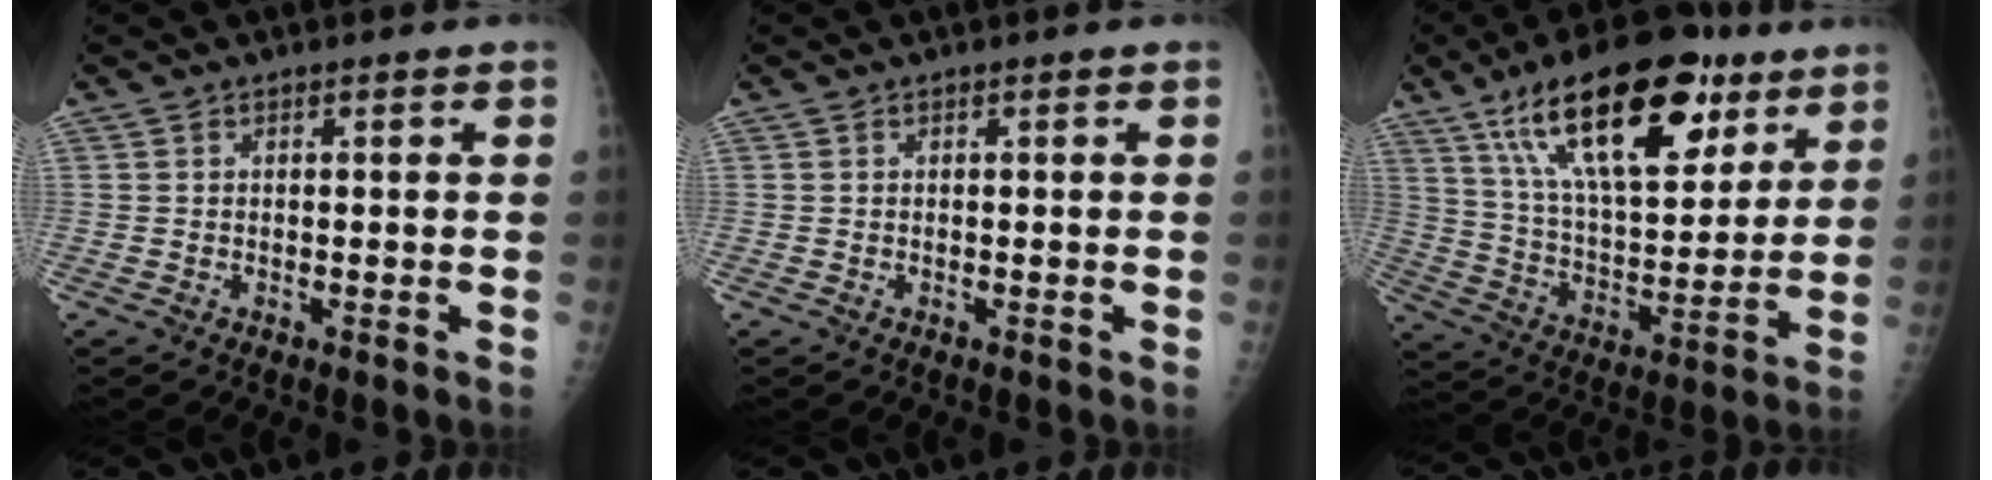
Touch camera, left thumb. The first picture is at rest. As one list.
[{"total": 0.0}, {"total": 25.6, "force": [14.1, 10.9, 18.3], "torque": [-0.269, -0.035, 0.240]}]